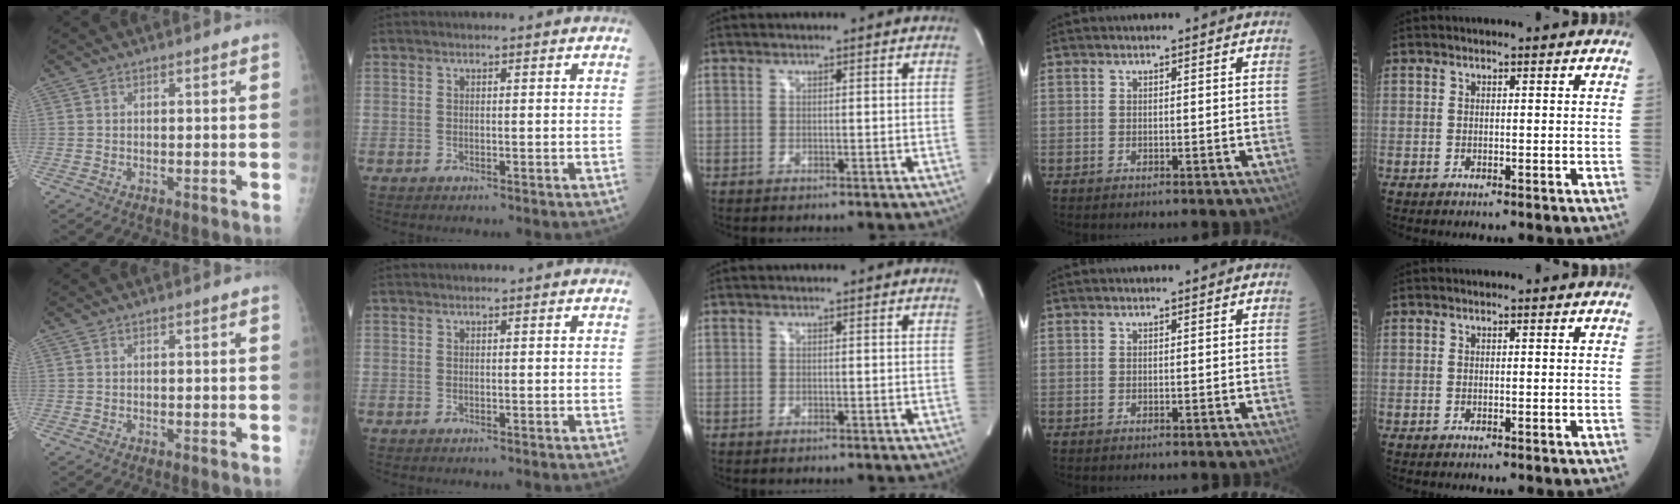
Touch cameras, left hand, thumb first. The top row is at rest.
{}